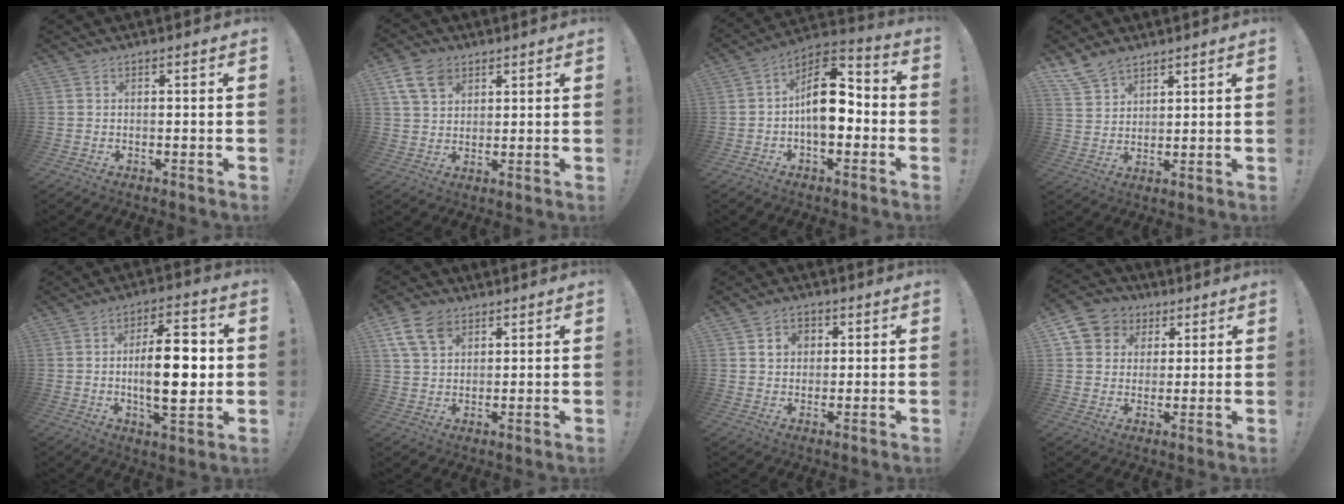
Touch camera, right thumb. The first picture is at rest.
{"total": 9.2, "force": [5.0, 6.2, 4.6], "torque": [-0.084, -0.011, 0.100]}
{"total": 14.0, "force": [-1.0, 8.2, 11.3], "torque": [-0.182, 0.015, -0.016]}
{"total": 7.9, "force": [6.2, 4.2, 2.3], "torque": [-0.046, -0.035, 0.124]}
{"total": 16.0, "force": [-0.2, 6.5, 14.6], "torque": [-0.243, 0.001, -0.015]}
{"total": 10.2, "force": [5.5, 6.8, 5.2], "torque": [-0.103, -0.017, 0.108]}
{"total": 5.5, "force": [1.9, 4.7, 2.2], "torque": [-0.026, -0.003, 0.031]}
{"total": 9.7, "force": [3.6, 8.5, 3.0], "torque": [-0.044, -0.016, 0.075]}